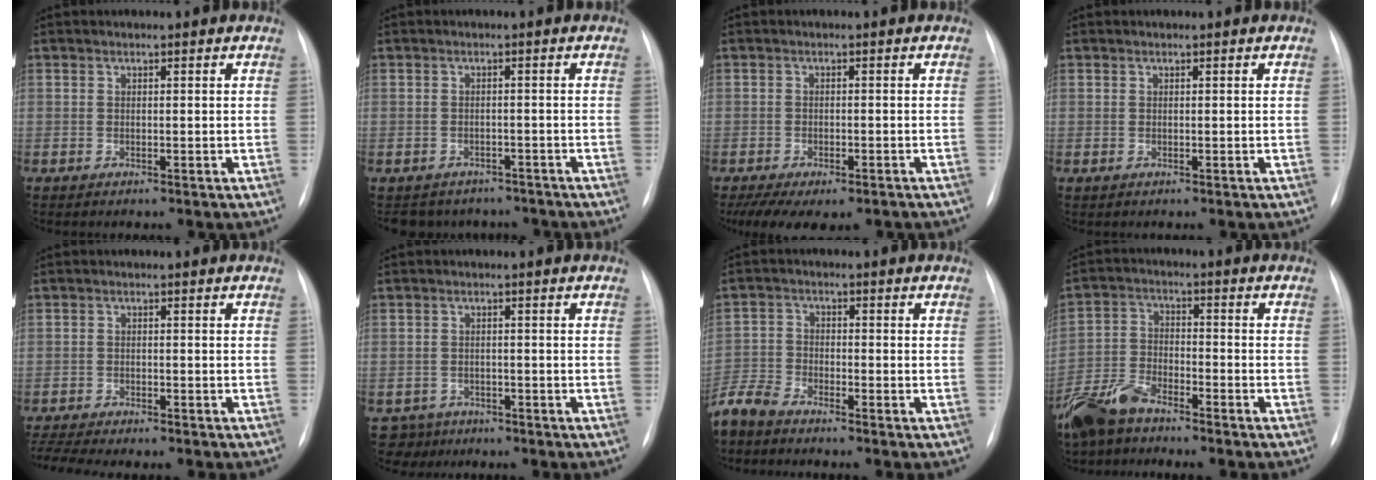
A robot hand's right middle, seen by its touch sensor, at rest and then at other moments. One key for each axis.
{"total": 7.7, "fx": -6.8, "fy": 3.6, "fz": 0.6, "tx": -0.009, "ty": 0.009, "tz": -0.077}
{"total": 9.8, "fx": -6.9, "fy": 4.4, "fz": 5.4, "tx": -0.093, "ty": -0.005, "tz": -0.094}
{"total": 0.0}
{"total": 8.3, "fx": -7.5, "fy": 0.7, "fz": 3.3, "tx": -0.057, "ty": -0.005, "tz": -0.112}
{"total": 3.6, "fx": -2.8, "fy": 2.1, "fz": -1.0, "tx": 0.015, "ty": 0.000, "tz": -0.048}
{"total": 6.0, "fx": -5.7, "fy": 1.2, "fz": 1.8, "tx": -0.039, "ty": -0.016, "tz": -0.115}
{"total": 7.8, "fx": -6.6, "fy": 2.3, "fz": 3.4, "tx": -0.081, "ty": -0.015, "tz": -0.129}